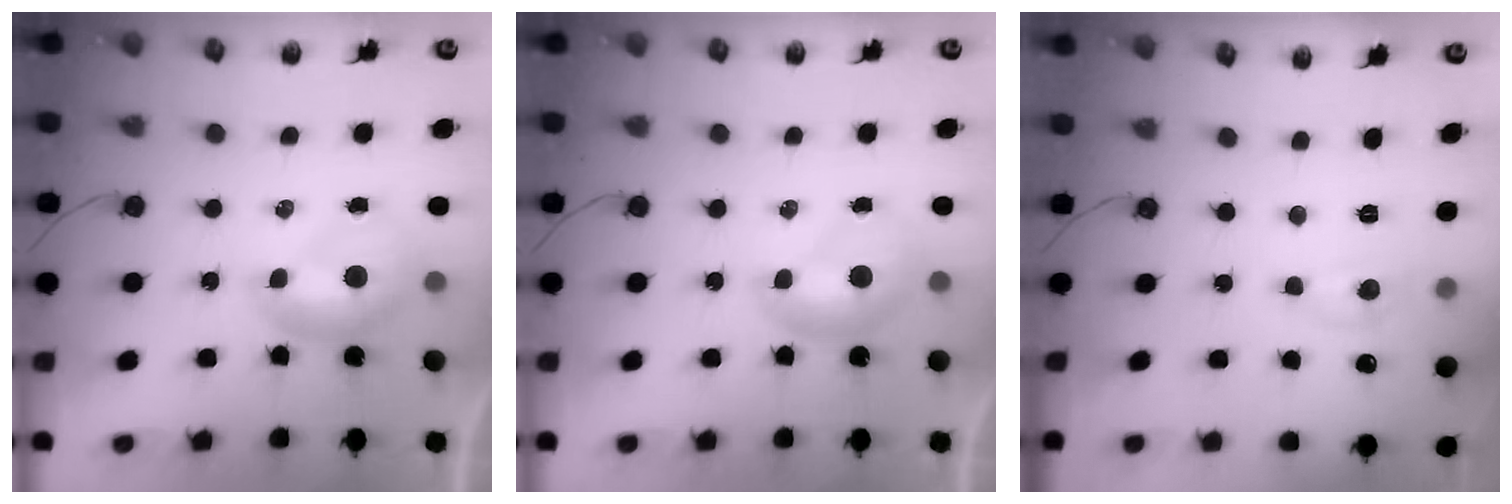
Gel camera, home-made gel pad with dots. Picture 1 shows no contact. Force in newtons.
{"total": 0.0}
{"total": 0.7, "press": 0.5, "slide": 0.4}